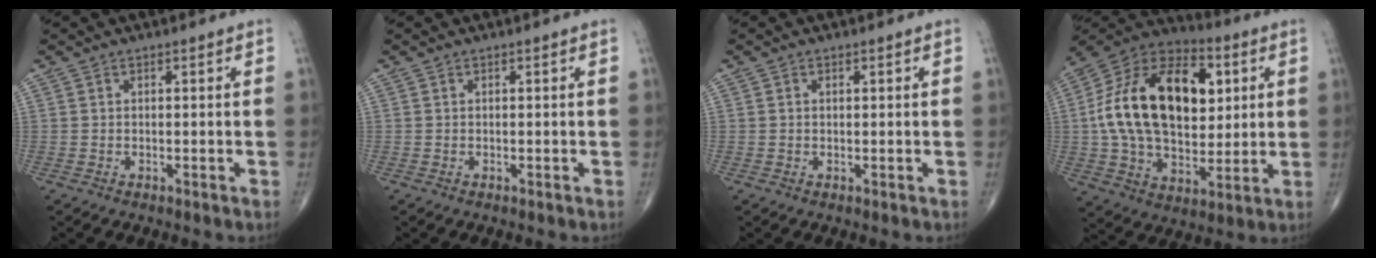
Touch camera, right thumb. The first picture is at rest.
{"total": 0.0}
{"total": 0.0}
{"total": 26.5, "force": [4.4, 16.3, 20.4], "torque": [-0.346, 0.005, 0.070]}